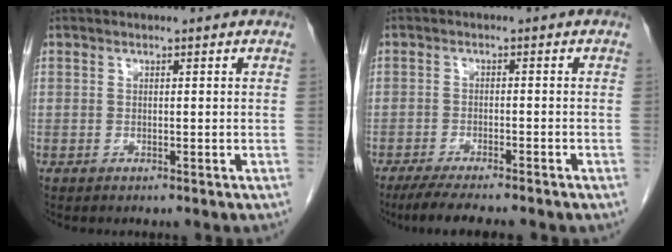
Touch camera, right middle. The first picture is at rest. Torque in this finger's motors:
{"motor_torque": [1.11, -1.03, 0.13, 0.05]}